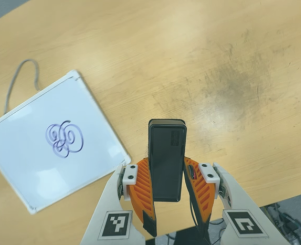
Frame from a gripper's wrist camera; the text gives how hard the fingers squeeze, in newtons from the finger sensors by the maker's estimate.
{"total": 4.6, "left": 2.9, "right": 6.2}